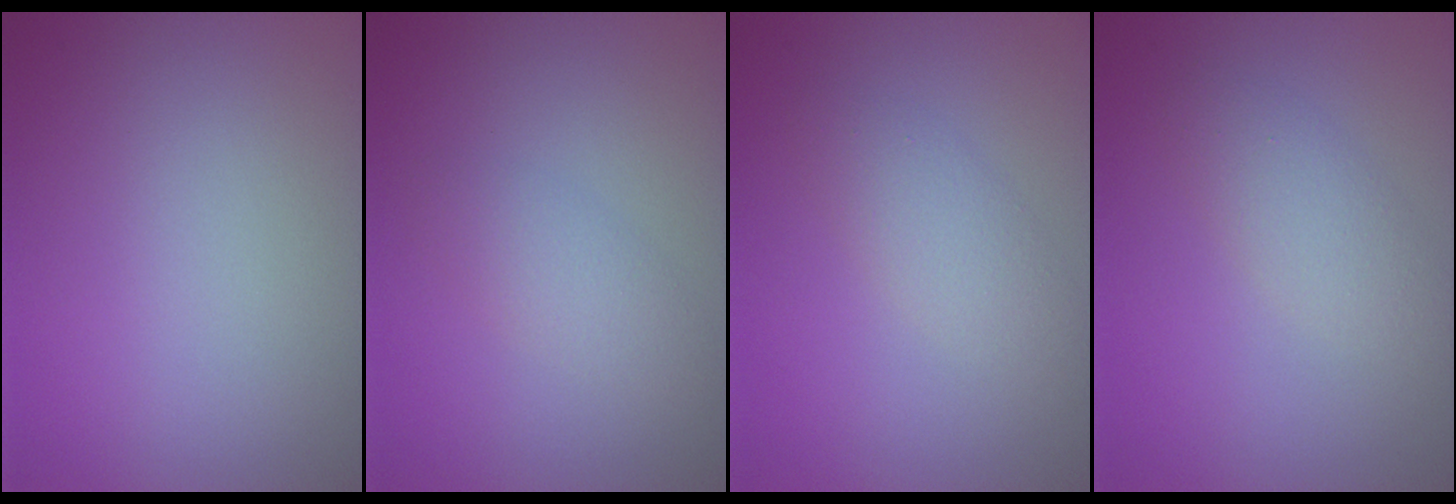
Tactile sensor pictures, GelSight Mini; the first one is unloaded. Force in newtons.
{"total": 1.8, "press": 1.8, "slide": 0.0}
{"total": 2.2, "press": 2.2, "slide": 0.0}
{"total": 2.3, "press": 2.3, "slide": 0.2}